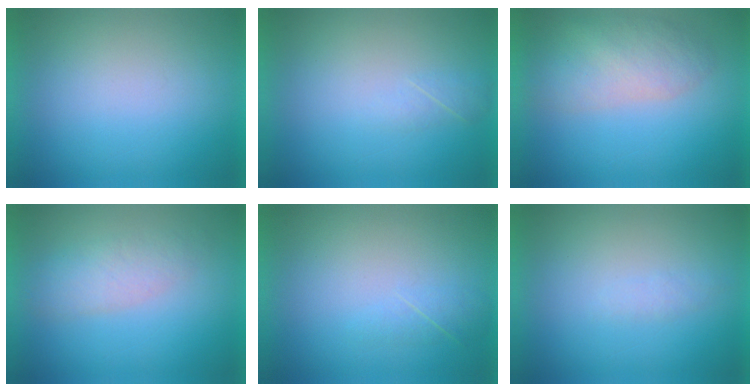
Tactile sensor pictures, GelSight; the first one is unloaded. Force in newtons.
{"total": 1.6}
{"total": 5.4}
{"total": 2.9}
{"total": 1.9}
{"total": 1.2}